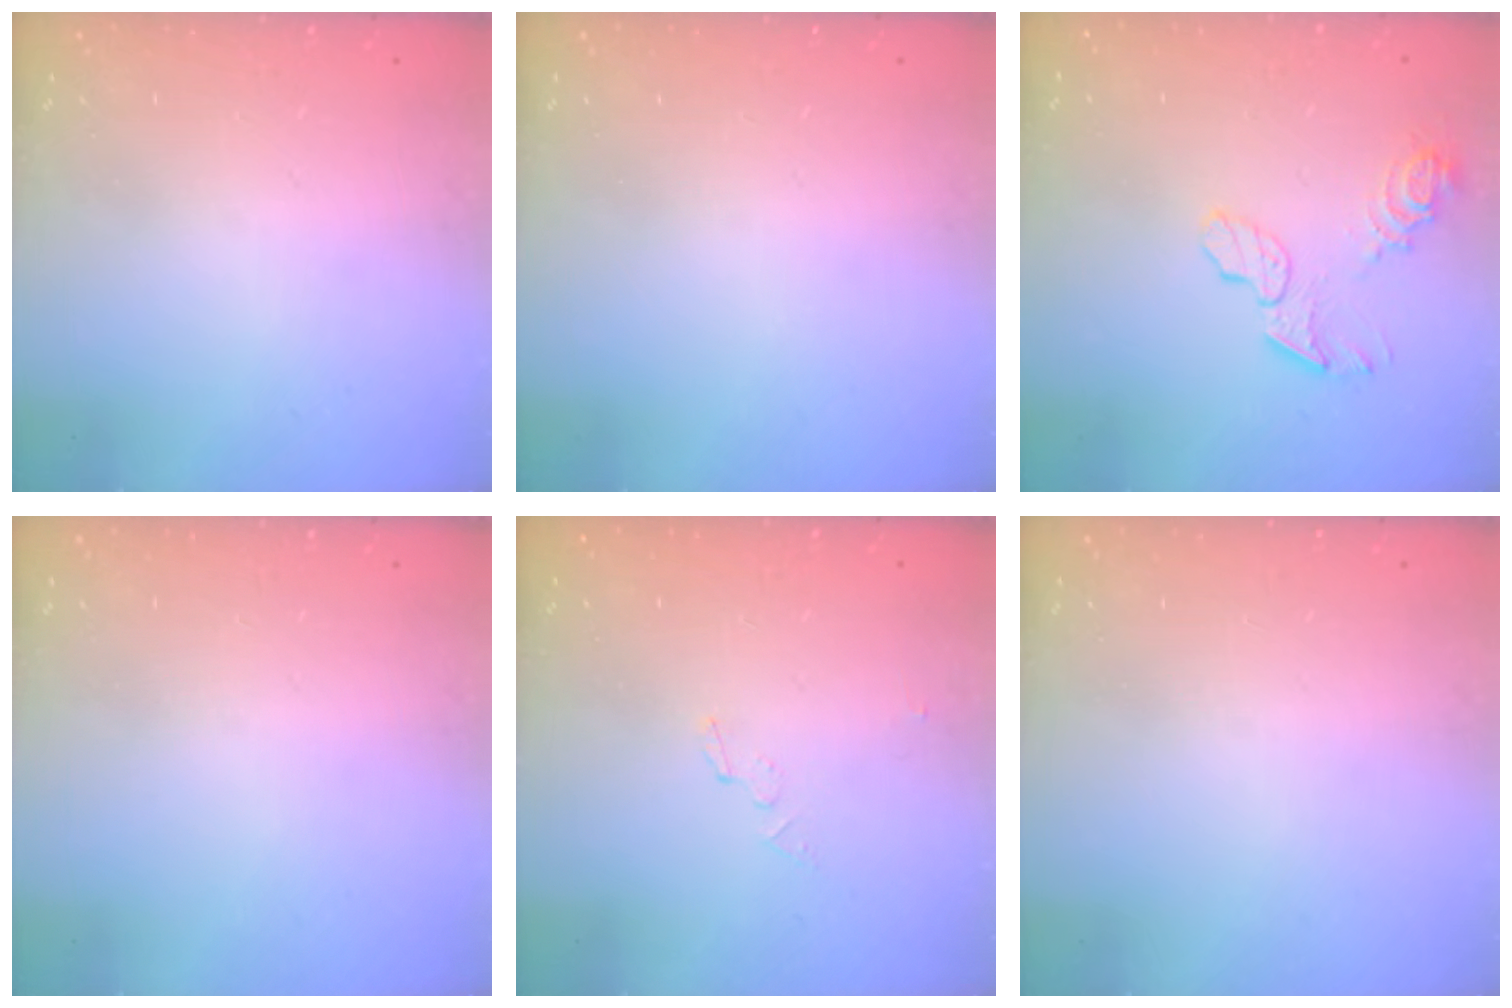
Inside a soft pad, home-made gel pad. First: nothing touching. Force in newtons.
{"total": 0.0}
{"total": 9.1, "press": 9.1, "slide": 0.3}
{"total": 0.0}
{"total": 2.9, "press": 2.9, "slide": 0.2}
{"total": 0.0}